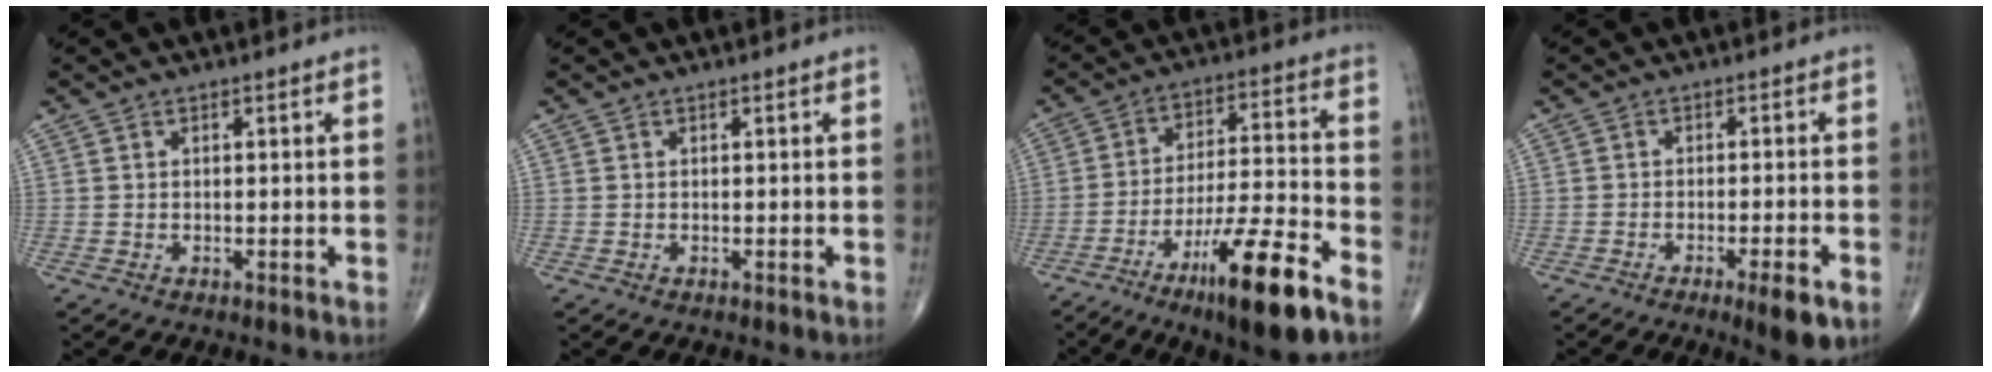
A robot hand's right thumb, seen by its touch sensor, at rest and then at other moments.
{"total": 0.0}
{"total": 17.1, "force": [-10.0, 2.6, 13.5], "torque": [-0.231, 0.051, -0.166]}
{"total": 5.8, "force": [-3.0, 1.0, 4.9], "torque": [-0.068, 0.002, -0.043]}